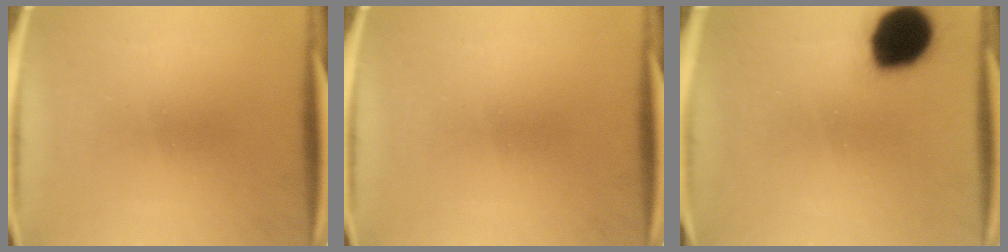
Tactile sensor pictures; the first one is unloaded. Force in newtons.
{"total": 0.0}
{"total": 16.3}